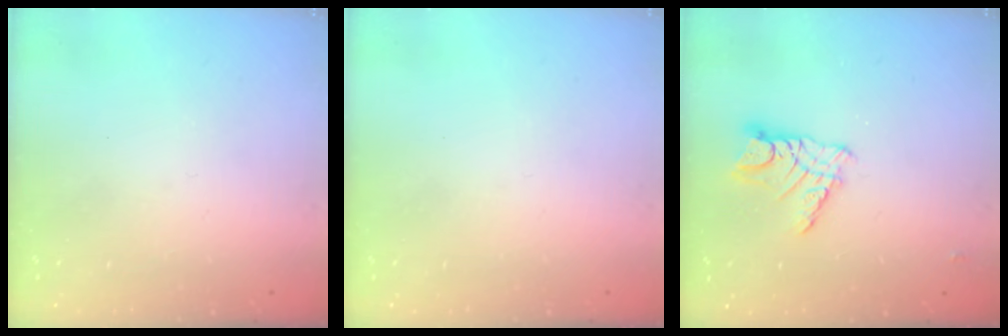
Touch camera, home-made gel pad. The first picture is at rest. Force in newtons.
{"total": 0.0}
{"total": 9.2, "press": 9.2, "slide": 0.6}